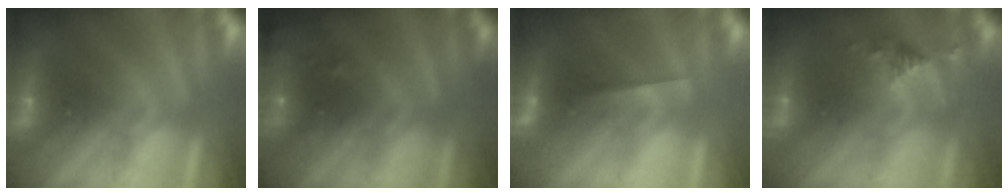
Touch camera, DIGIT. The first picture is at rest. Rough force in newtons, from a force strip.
{"total": 9.1}
{"total": 4.6}
{"total": 2.5}